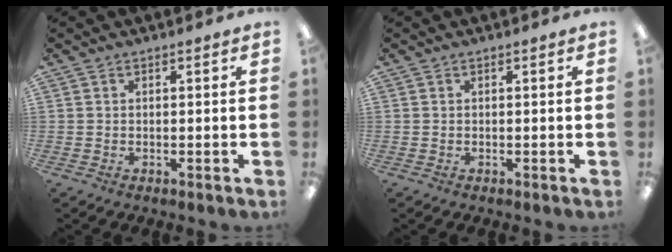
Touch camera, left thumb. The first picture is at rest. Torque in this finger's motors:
{"motor_torque": [-0.04, -0.02, 0.00, 0.00, 0.00]}